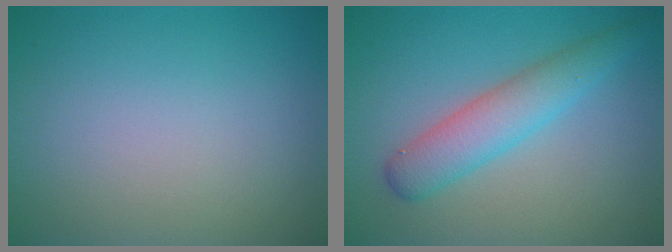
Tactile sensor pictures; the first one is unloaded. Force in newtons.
{"total": 4.0, "press": 4.0, "slide": 0.1}